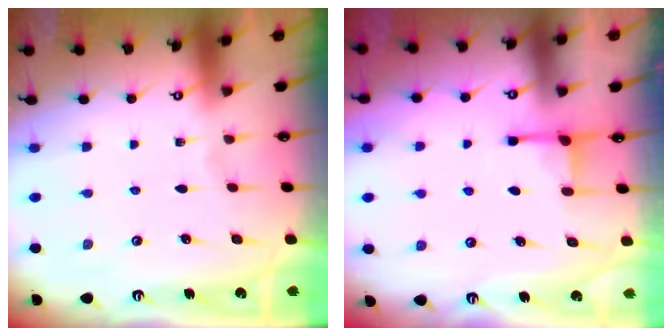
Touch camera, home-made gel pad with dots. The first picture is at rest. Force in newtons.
{"total": 2.8, "press": 2.8, "slide": 0.6}